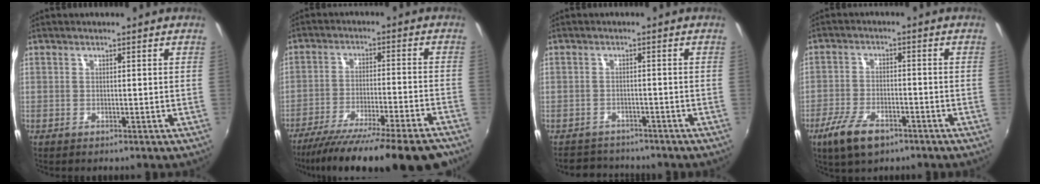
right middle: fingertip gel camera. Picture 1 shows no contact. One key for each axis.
{"total": 20.6, "fx": -17.6, "fy": 0.2, "fz": 10.7, "tx": -0.189, "ty": -0.053, "tz": -0.270}
{"total": 5.0, "fx": -4.6, "fy": 1.9, "fz": 0.3, "tx": -0.021, "ty": 0.006, "tz": -0.075}
{"total": 8.4, "fx": -5.4, "fy": 3.3, "fz": 5.4, "tx": -0.134, "ty": -0.018, "tz": -0.102}